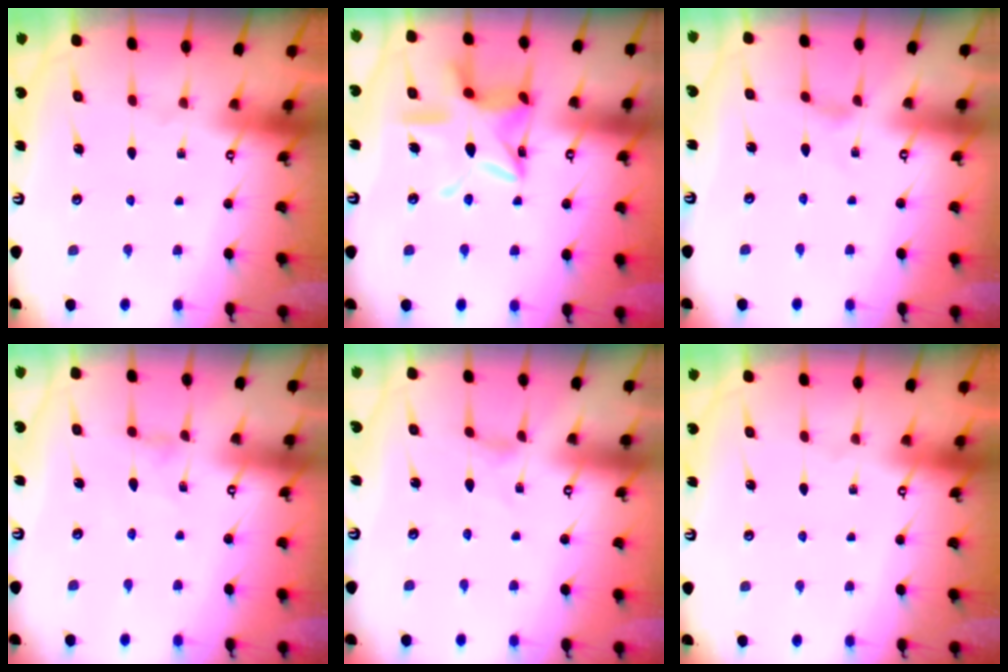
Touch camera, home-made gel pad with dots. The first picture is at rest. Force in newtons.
{"total": 14.9, "press": 14.8, "slide": 1.4}
{"total": 0.0}
{"total": 0.0}
{"total": 0.0}
{"total": 0.0}